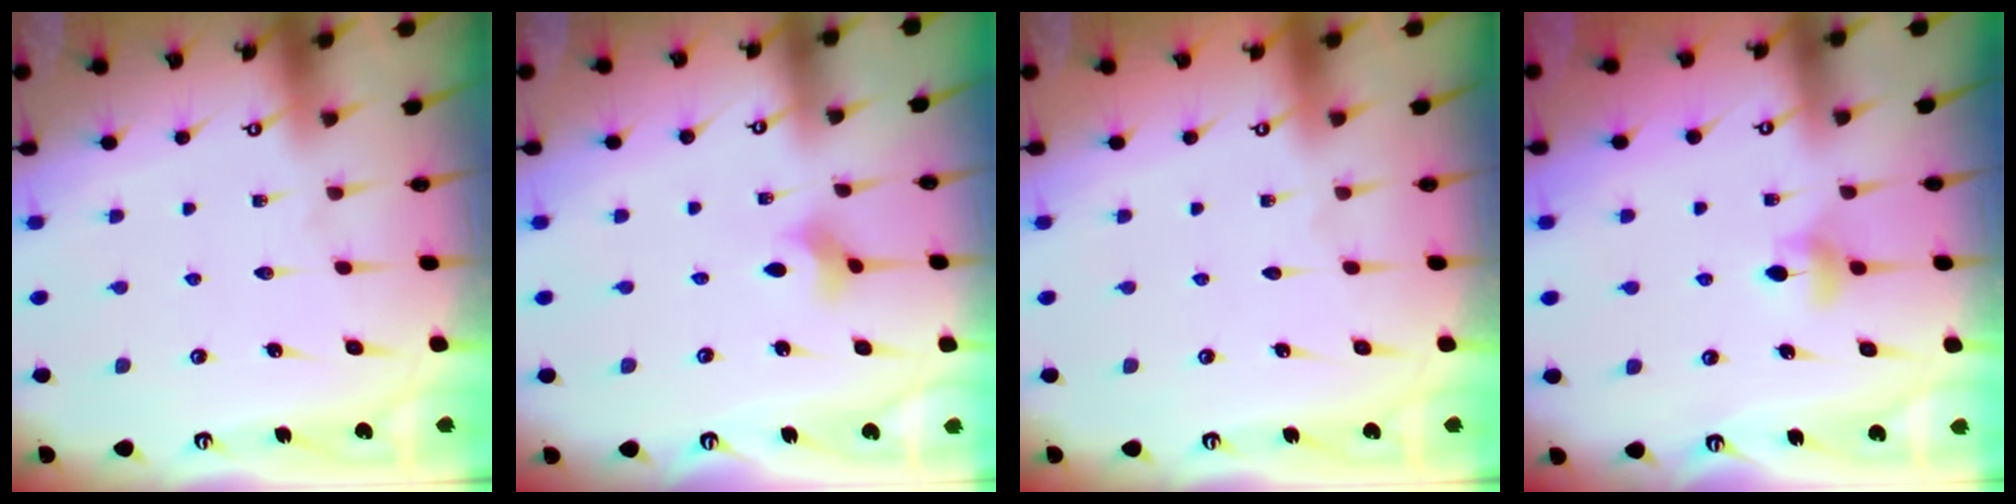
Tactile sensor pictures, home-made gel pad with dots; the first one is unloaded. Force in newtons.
{"total": 2.9, "press": 2.8, "slide": 0.6}
{"total": 0.0}
{"total": 4.8, "press": 4.8, "slide": 0.7}